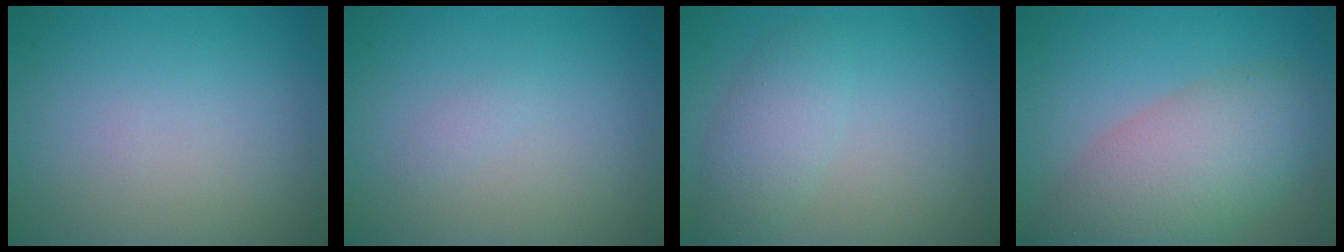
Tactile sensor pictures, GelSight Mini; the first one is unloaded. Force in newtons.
{"total": 0.6, "press": 0.6, "slide": 0.0}
{"total": 2.9, "press": 2.9, "slide": 0.2}
{"total": 7.6, "press": 7.5, "slide": 0.6}